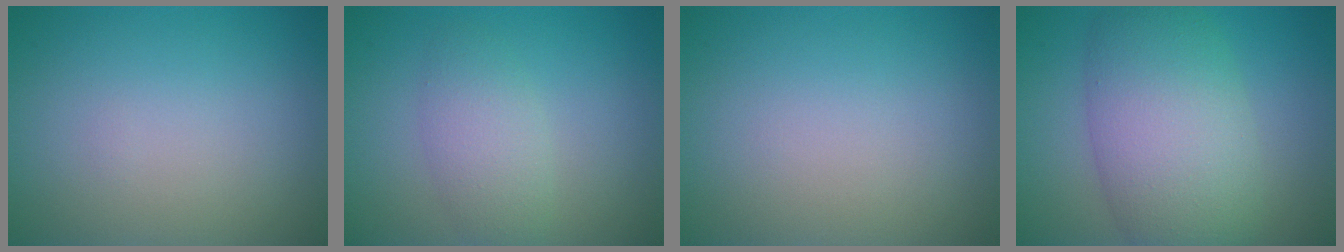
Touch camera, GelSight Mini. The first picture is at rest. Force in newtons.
{"total": 2.9, "press": 2.9, "slide": 0.1}
{"total": 0.0}
{"total": 8.8, "press": 8.8, "slide": 0.5}